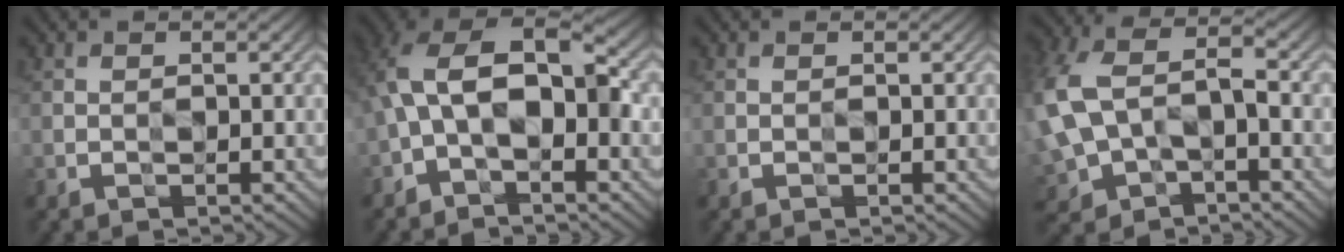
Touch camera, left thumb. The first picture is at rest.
{"total": 11.1, "force": [-0.8, 6.3, 9.0], "torque": [-0.180, 0.013, -0.024]}
{"total": 0.0}
{"total": 12.0, "force": [-1.5, 7.9, 8.8], "torque": [-0.241, -0.003, -0.033]}